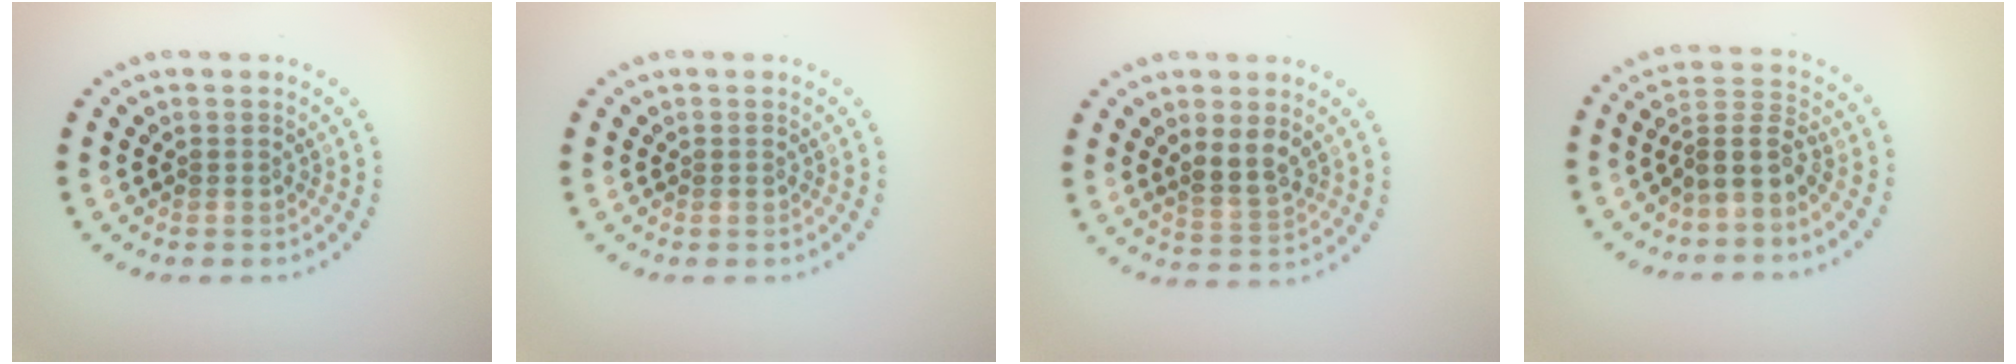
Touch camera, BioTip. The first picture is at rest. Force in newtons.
{"total": 0.0}
{"total": 2.6, "press": 2.4, "slide": 0.9}
{"total": 3.3, "press": 2.5, "slide": 2.1}